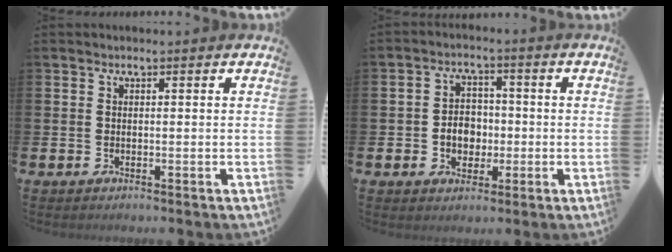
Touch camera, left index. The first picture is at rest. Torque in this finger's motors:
{"motor_torque": [0.46, 0.31, 0.49, 0.07]}